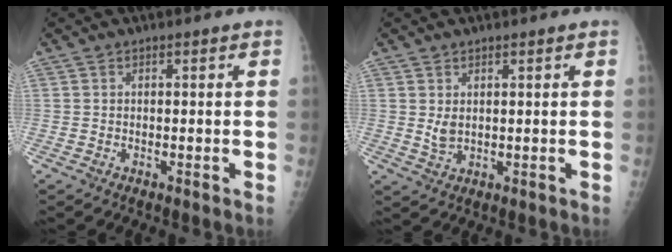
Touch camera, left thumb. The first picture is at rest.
{"total": 2.7, "force": [1.1, 1.6, 1.9], "torque": [-0.029, -0.013, 0.027]}